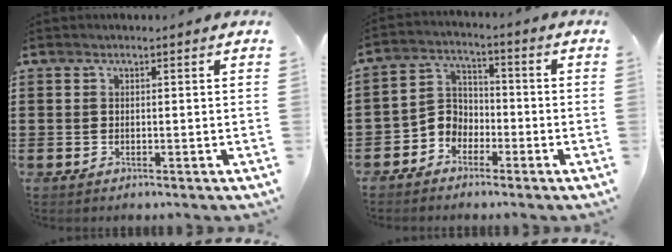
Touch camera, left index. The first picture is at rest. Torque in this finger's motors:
{"motor_torque": [1.03, 0.72, 0.34, 0.06]}